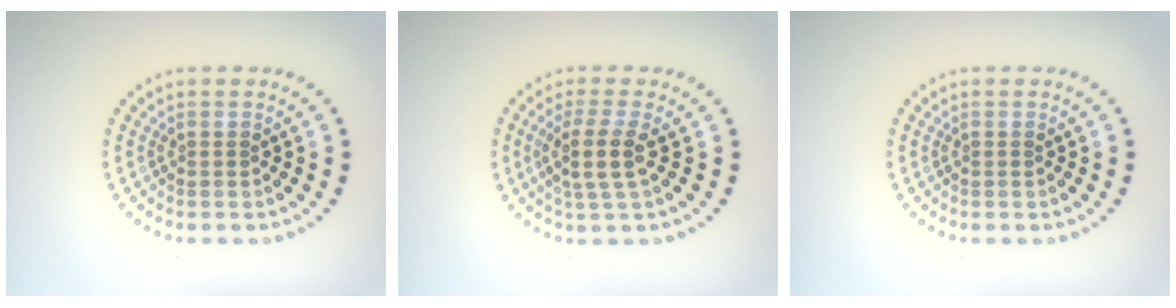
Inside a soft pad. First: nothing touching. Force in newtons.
{"total": 2.9, "press": 2.3, "slide": 1.7}
{"total": 0.0}